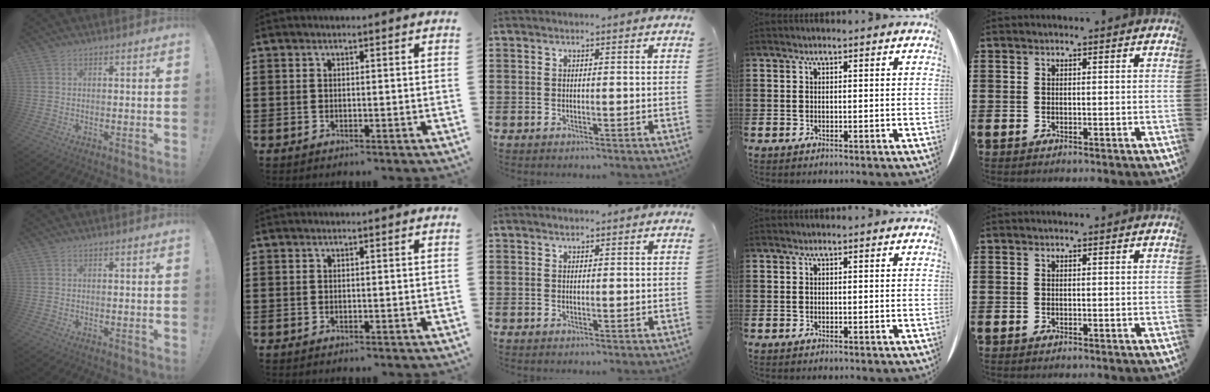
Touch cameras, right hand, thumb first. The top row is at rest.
{"middle": {"total": 0.6, "force": [0.5, 0.3, -0.1], "torque": [-0.001, -0.001, 0.010]}}